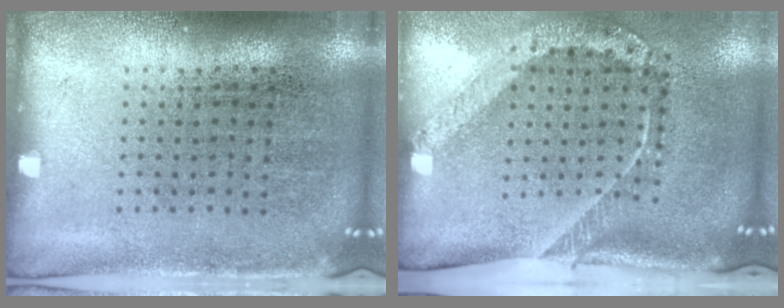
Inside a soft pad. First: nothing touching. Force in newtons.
{"total": 2.5, "press": 1.6, "slide": 1.9}